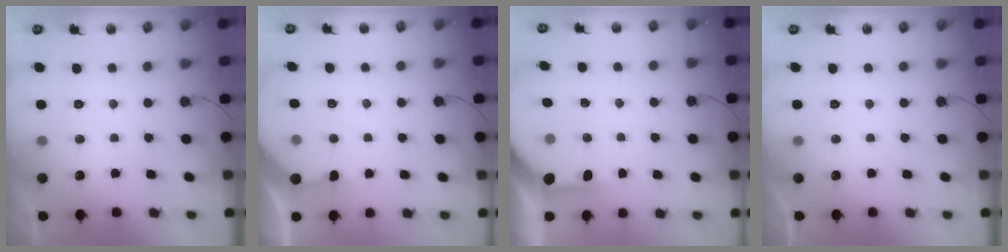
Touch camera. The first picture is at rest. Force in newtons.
{"total": 3.5, "press": 3.5, "slide": 0.3}
{"total": 3.9, "press": 3.9, "slide": 0.4}
{"total": 0.0}